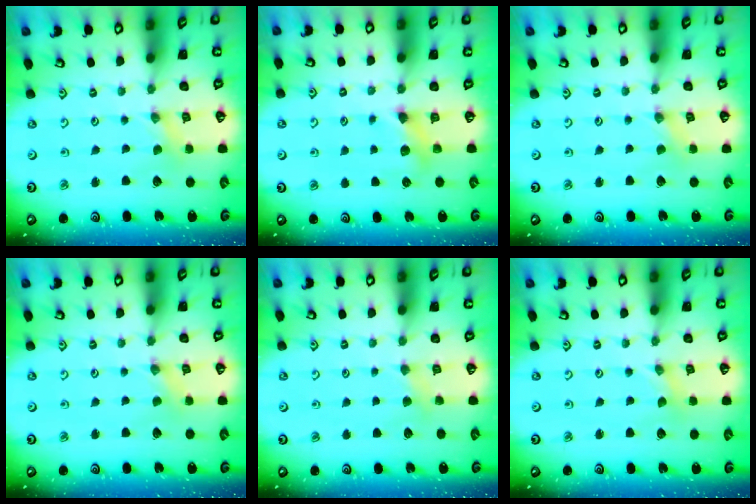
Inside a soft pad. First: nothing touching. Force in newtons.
{"total": 6.5, "press": 6.5, "slide": 0.6}
{"total": 0.7, "press": 0.7, "slide": 0.2}
{"total": 0.0}
{"total": 4.1, "press": 4.0, "slide": 0.6}
{"total": 0.0}